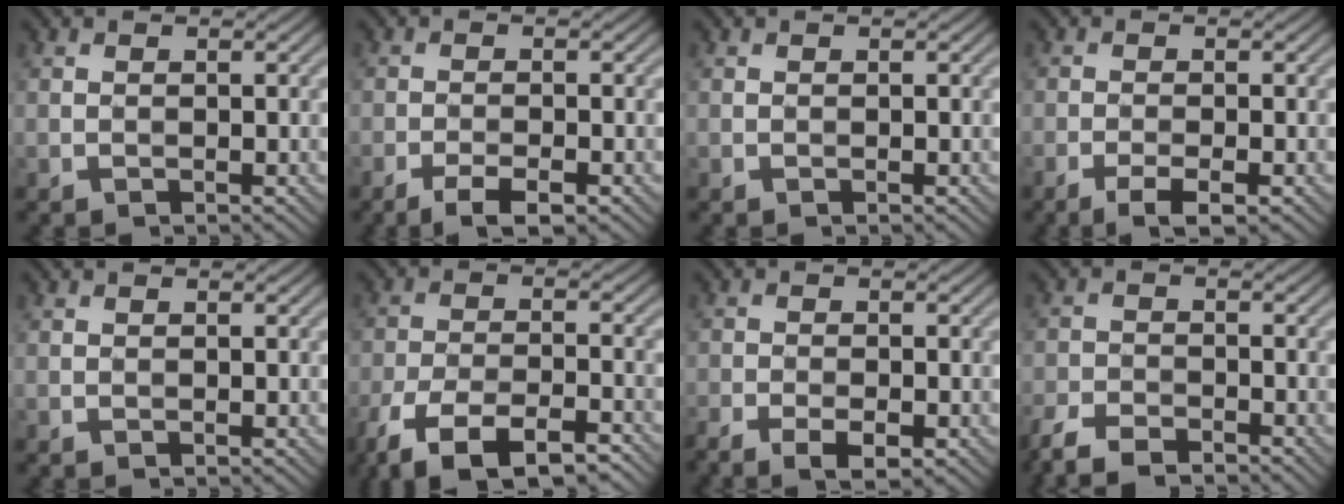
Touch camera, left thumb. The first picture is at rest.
{"total": 3.5, "force": [-2.5, 0.6, 2.4], "torque": [-0.050, 0.005, -0.043]}
{"total": 0.0}
{"total": 3.2, "force": [-2.1, 0.4, 2.4], "torque": [-0.052, 0.004, -0.038]}
{"total": 0.0}
{"total": 9.1, "force": [-6.7, 2.7, 5.6], "torque": [-0.105, 0.001, -0.127]}
{"total": 4.7, "force": [-3.2, 1.3, 3.2], "torque": [-0.064, -0.005, -0.053]}
{"total": 5.1, "force": [-4.3, 1.2, 2.3], "torque": [-0.052, -0.005, -0.088]}